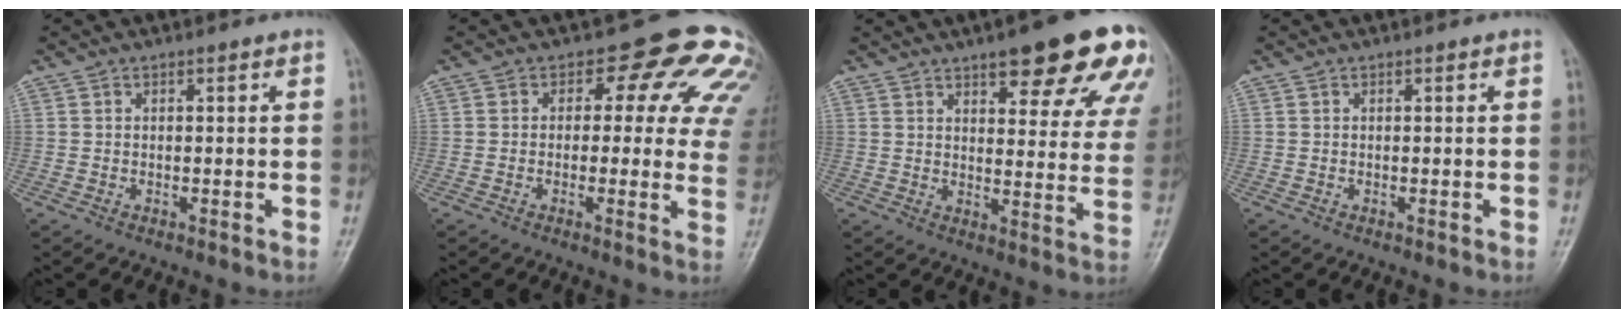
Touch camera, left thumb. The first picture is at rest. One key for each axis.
{"total": 13.6, "fx": 5.5, "fy": 7.9, "fz": 9.6, "tx": -0.057, "ty": -0.012, "tz": 0.039}
{"total": 19.5, "fx": 12.1, "fy": 6.0, "fz": 14.1, "tx": -0.139, "ty": -0.041, "tz": 0.146}
{"total": 0.0}